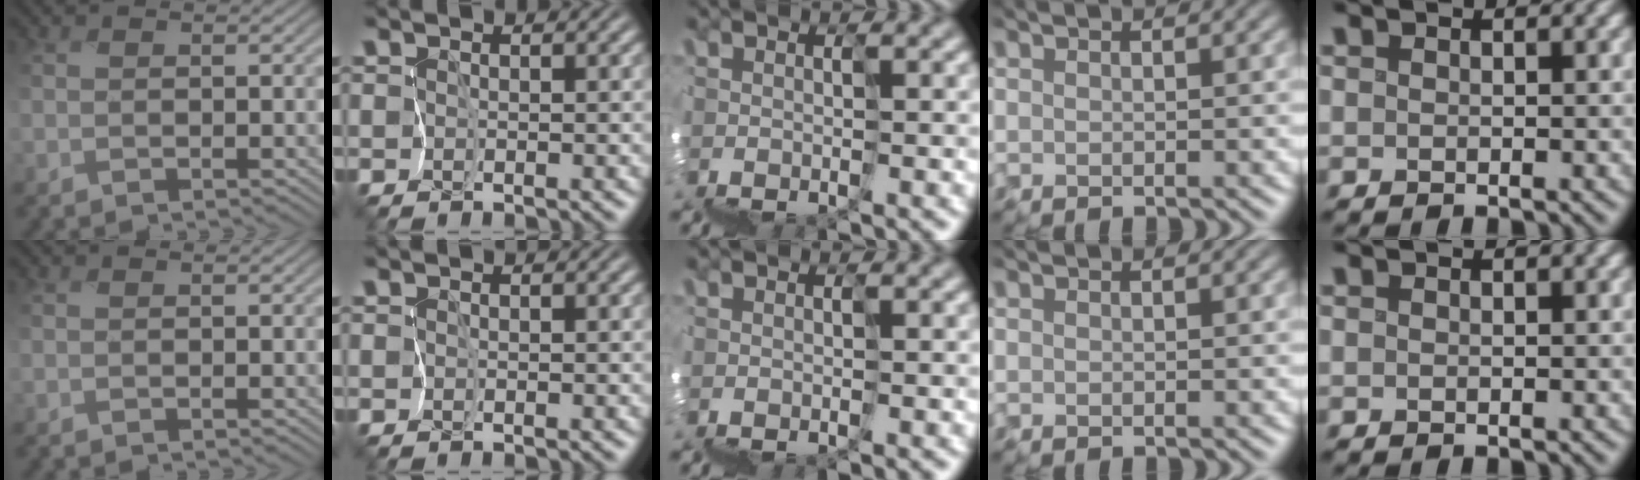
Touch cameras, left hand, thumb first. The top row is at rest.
{}